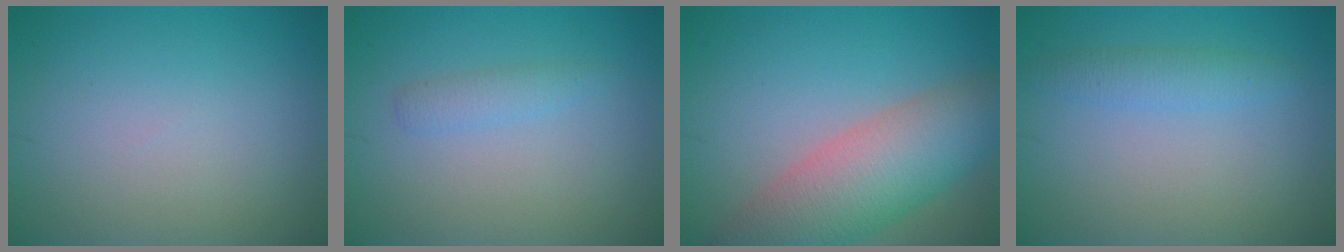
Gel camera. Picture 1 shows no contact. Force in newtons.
{"total": 1.4, "press": 1.4, "slide": 0.1}
{"total": 8.2, "press": 8.2, "slide": 0.4}
{"total": 2.0, "press": 2.0, "slide": 0.1}